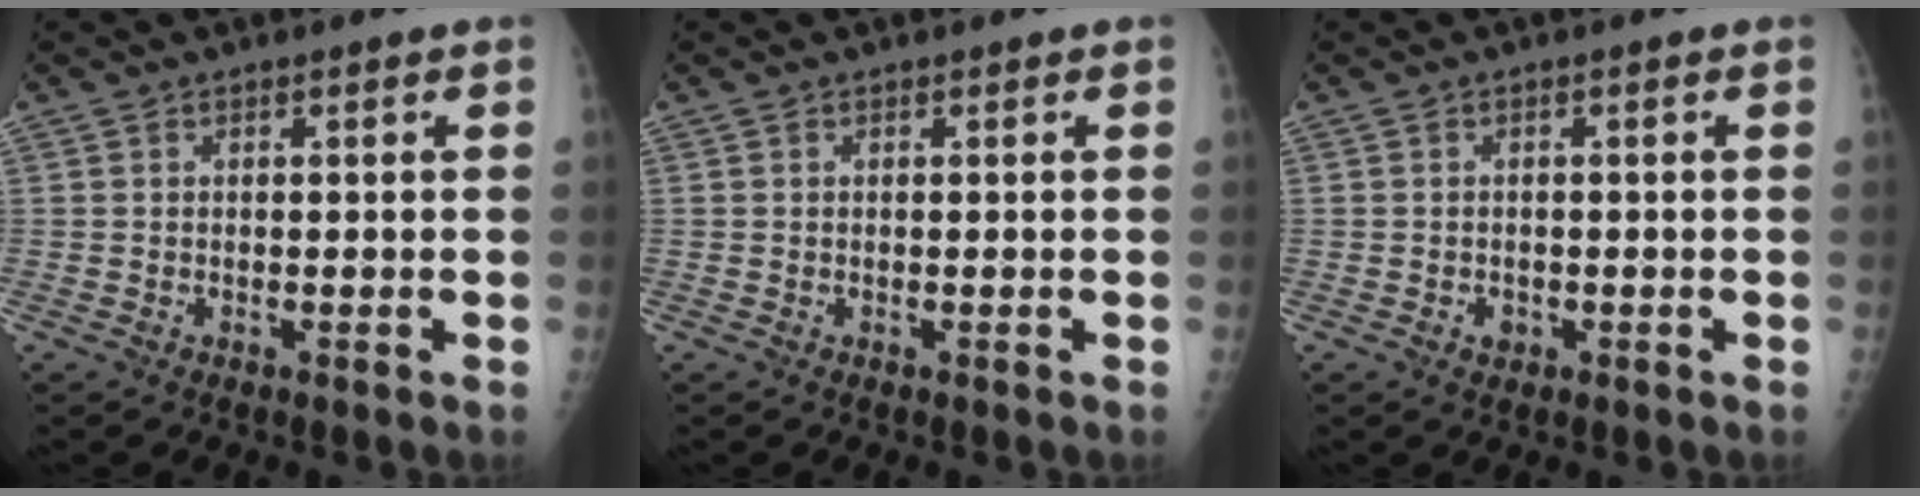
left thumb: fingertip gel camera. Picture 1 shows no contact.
{"total": 0.0}
{"total": 1.6, "force": [-0.7, 1.2, 0.7], "torque": [-0.007, 0.007, -0.007]}